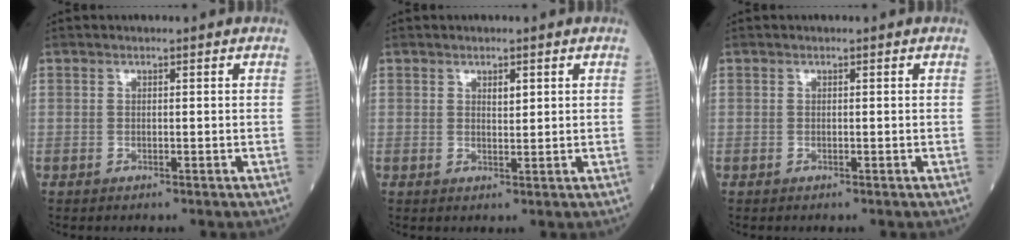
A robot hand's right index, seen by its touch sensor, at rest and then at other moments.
{"total": 1.5, "force": [0.7, 0.5, 1.2], "torque": [-0.019, -0.001, 0.012]}
{"total": 0.0}